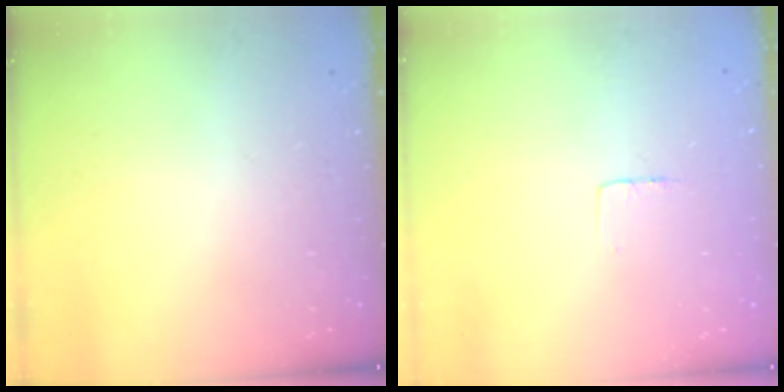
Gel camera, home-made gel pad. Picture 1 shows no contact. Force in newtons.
{"total": 3.0, "press": 3.0, "slide": 0.1}